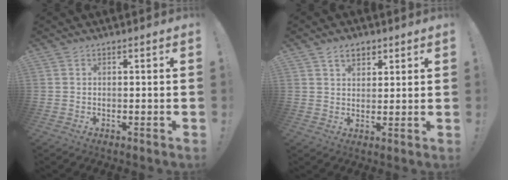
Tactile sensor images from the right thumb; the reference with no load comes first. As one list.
[{"total": 4.9, "force": [2.9, 3.2, 2.4], "torque": [-0.034, -0.006, 0.051]}]